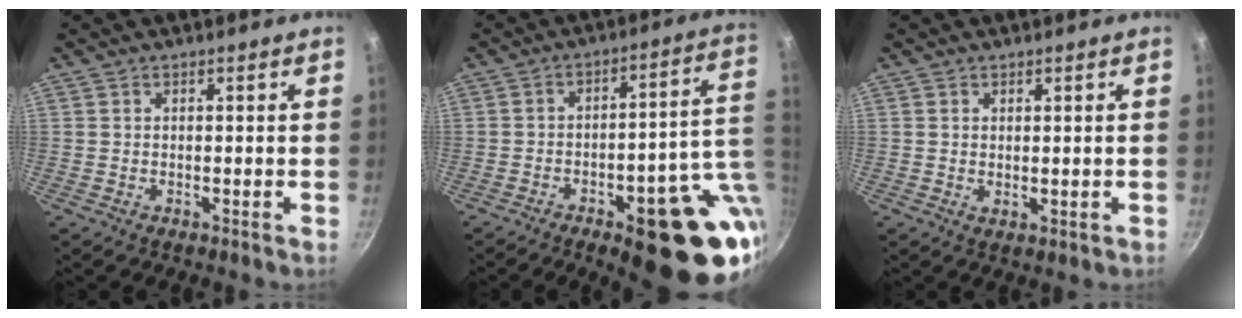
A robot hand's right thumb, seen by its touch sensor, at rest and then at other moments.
{"total": 19.6, "force": [-4.4, 6.7, 17.9], "torque": [-0.189, 0.020, -0.052]}
{"total": 1.3, "force": [0.6, 0.6, 1.0], "torque": [-0.013, -0.012, 0.007]}